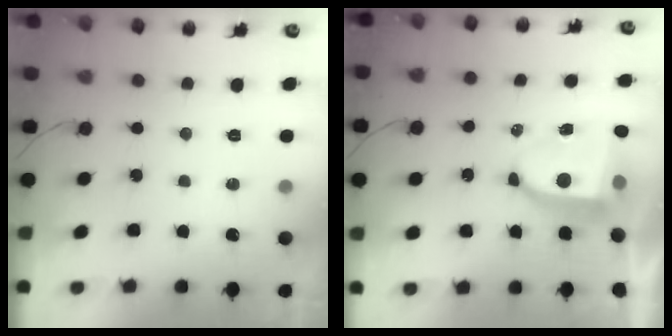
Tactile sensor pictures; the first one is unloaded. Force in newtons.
{"total": 8.0, "press": 8.0, "slide": 1.0}